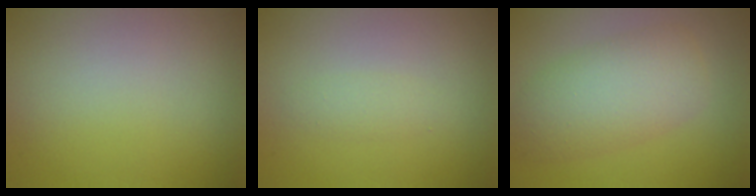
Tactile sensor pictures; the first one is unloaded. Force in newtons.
{"total": 1.1, "press": 1.1, "slide": 0.1}
{"total": 5.8, "press": 5.8, "slide": 0.3}